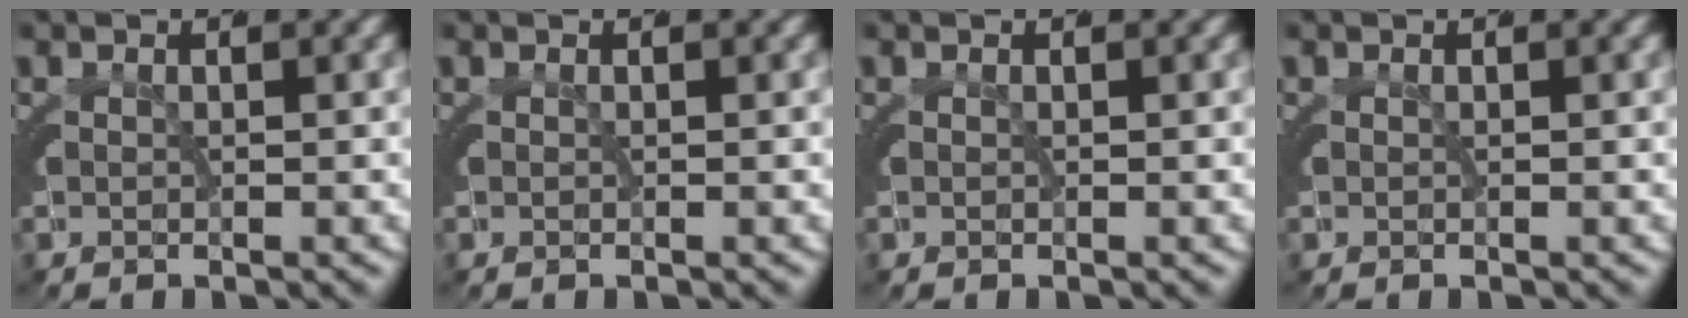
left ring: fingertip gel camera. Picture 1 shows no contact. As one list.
[{"total": 0.0}, {"total": 0.0}, {"total": 0.0}]